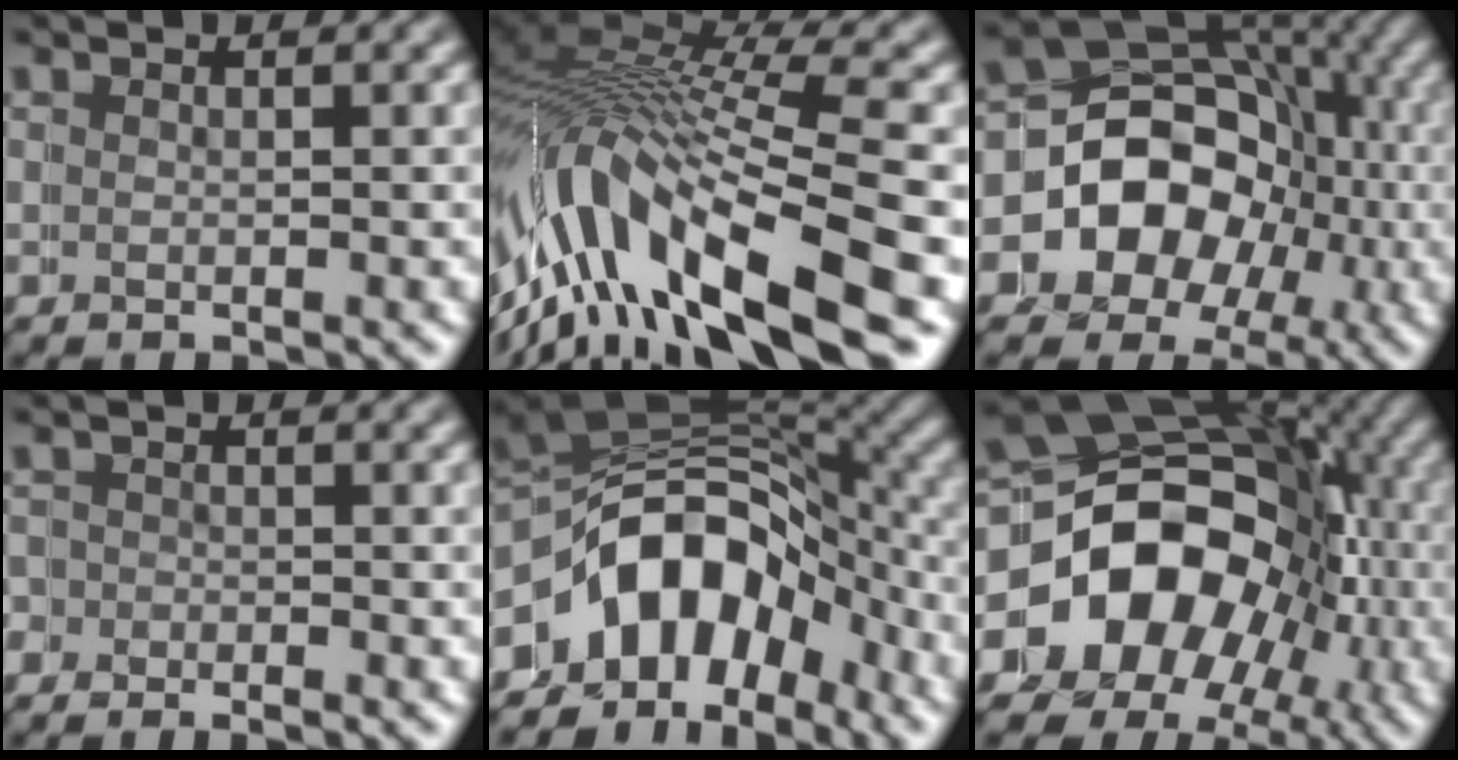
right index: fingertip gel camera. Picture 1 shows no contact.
{"total": 12.9, "force": [-3.0, 7.7, 9.9], "torque": [-0.205, -0.009, -0.051]}
{"total": 14.4, "force": [-1.0, 12.9, 6.5], "torque": [-0.152, -0.038, -0.015]}
{"total": 2.3, "force": [-1.3, 1.8, -0.4], "torque": [-0.006, -0.002, -0.034]}
{"total": 13.4, "force": [-2.6, 10.5, 7.8], "torque": [-0.156, -0.031, -0.041]}
{"total": 19.8, "force": [-1.3, 16.4, 10.9], "torque": [-0.213, -0.051, -0.019]}